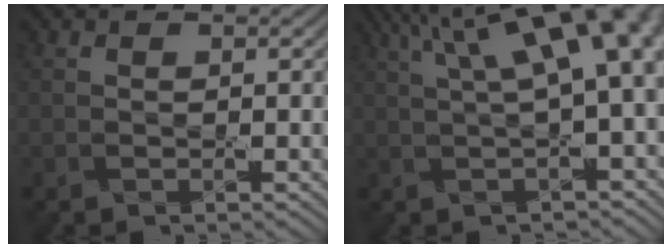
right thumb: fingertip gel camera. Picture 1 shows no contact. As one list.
[{"total": 14.5, "force": [4.8, 4.6, 12.8], "torque": [-0.166, 0.043, 0.073]}]